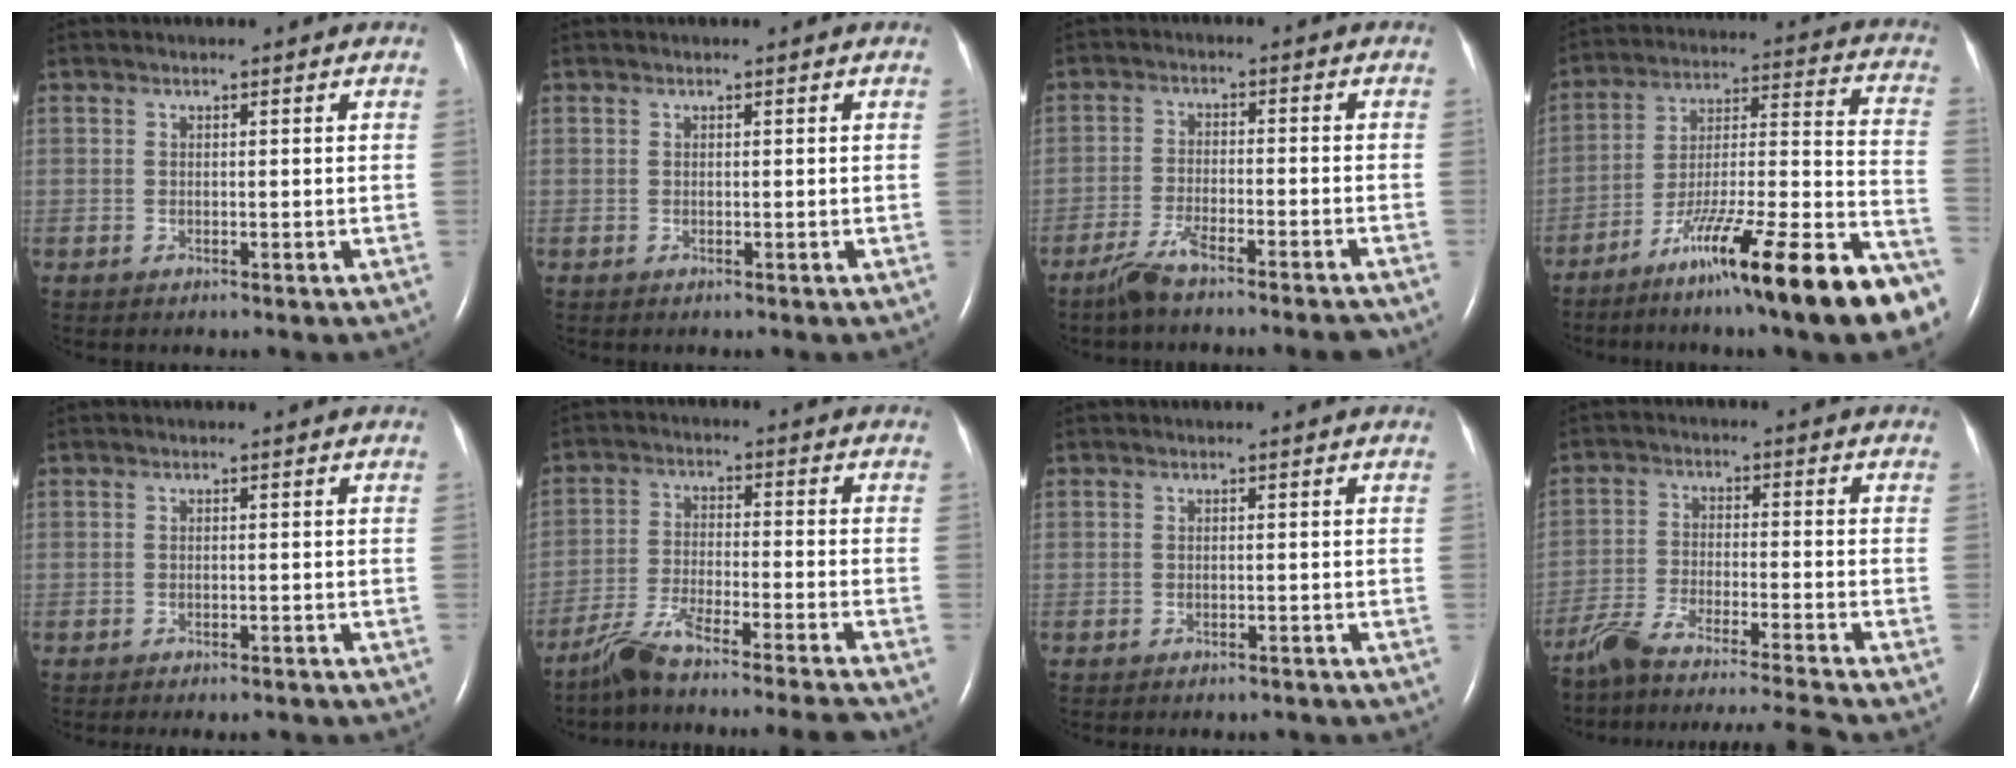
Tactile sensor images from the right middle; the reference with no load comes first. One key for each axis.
{"total": 0.0}
{"total": 7.2, "fx": -6.2, "fy": 0.0, "fz": 3.7, "tx": -0.065, "ty": -0.015, "tz": -0.108}
{"total": 24.4, "fx": -16.6, "fy": 1.3, "fz": 17.8, "tx": -0.198, "ty": 0.000, "tz": -0.271}
{"total": 5.7, "fx": -5.3, "fy": 1.1, "fz": 1.8, "tx": -0.016, "ty": -0.009, "tz": -0.061}
{"total": 14.6, "fx": -13.1, "fy": -1.6, "fz": 6.2, "tx": -0.103, "ty": -0.012, "tz": -0.217}
{"total": 4.5, "fx": -4.2, "fy": 1.2, "fz": 1.1, "tx": -0.010, "ty": -0.005, "tz": -0.047}
{"total": 17.5, "fx": -16.1, "fy": -2.0, "fz": 6.6, "tx": -0.123, "ty": -0.026, "tz": -0.261}